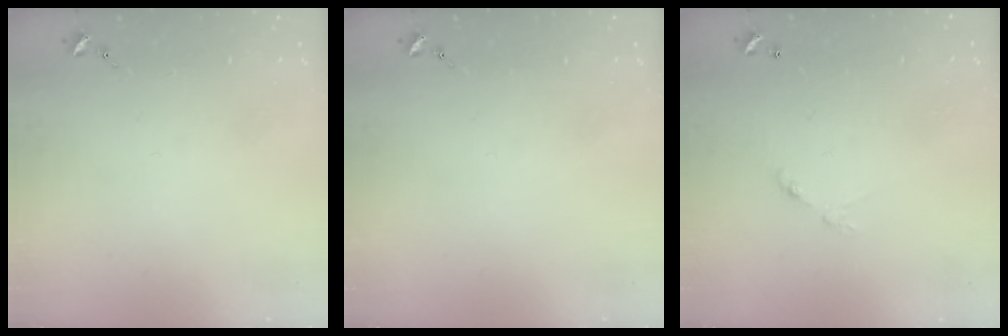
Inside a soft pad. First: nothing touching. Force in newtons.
{"total": 0.0}
{"total": 5.5, "press": 5.5, "slide": 0.4}